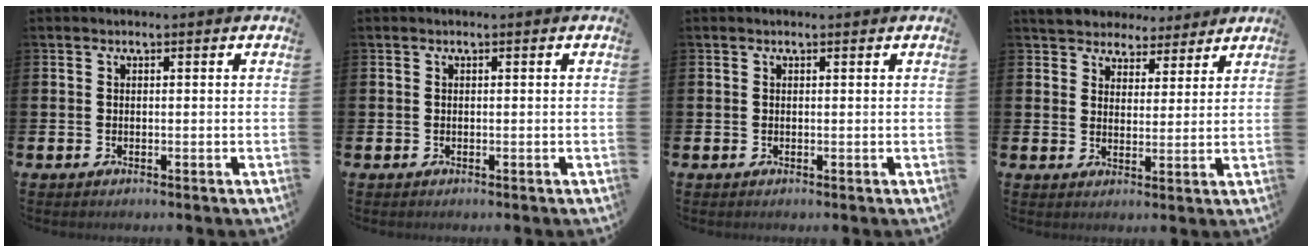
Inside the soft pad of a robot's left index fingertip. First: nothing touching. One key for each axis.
{"total": 0.0}
{"total": 0.0}
{"total": 4.9, "fx": 4.5, "fy": 1.8, "fz": -0.6, "tx": -0.012, "ty": -0.029, "tz": 0.079}